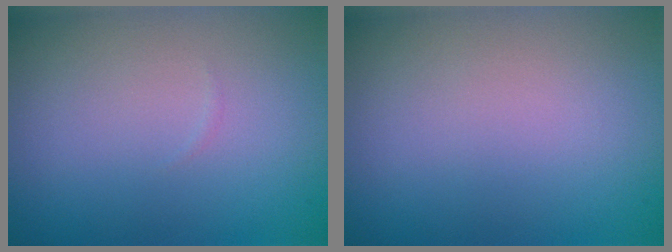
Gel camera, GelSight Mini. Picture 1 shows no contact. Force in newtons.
{"total": 0.0}